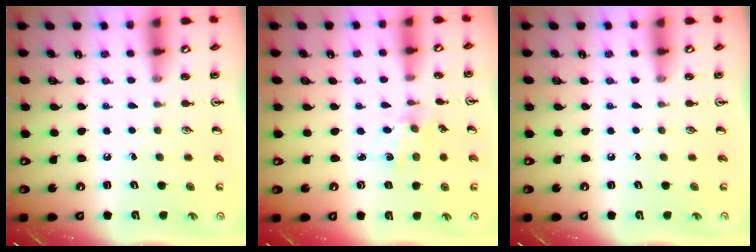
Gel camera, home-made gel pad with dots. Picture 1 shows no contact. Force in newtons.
{"total": 1.5, "press": 1.5, "slide": 0.1}
{"total": 0.0}